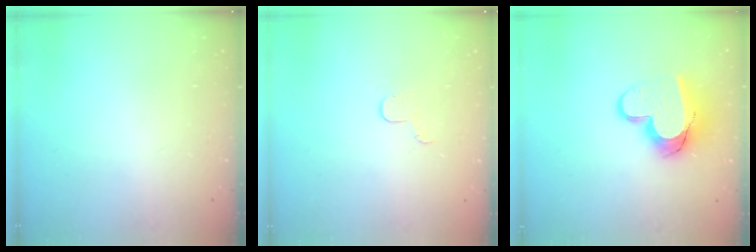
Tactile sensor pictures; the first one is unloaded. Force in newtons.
{"total": 3.8, "press": 3.8, "slide": 0.4}
{"total": 13.4, "press": 13.4, "slide": 1.1}